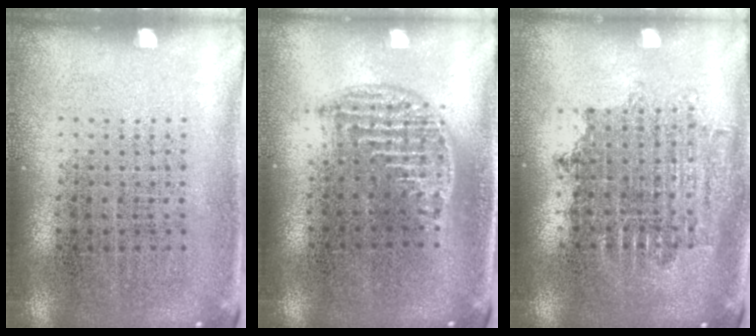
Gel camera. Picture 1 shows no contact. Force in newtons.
{"total": 1.3, "press": 1.1, "slide": 0.6}
{"total": 1.6, "press": 1.3, "slide": 0.9}